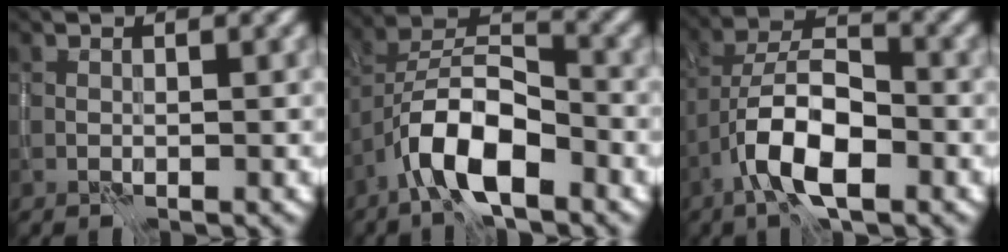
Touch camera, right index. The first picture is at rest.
{"total": 7.5, "force": [-4.3, 2.9, 5.4], "torque": [-0.093, 0.014, -0.085]}
{"total": 7.2, "force": [-3.5, 2.9, 5.5], "torque": [-0.100, 0.010, -0.072]}